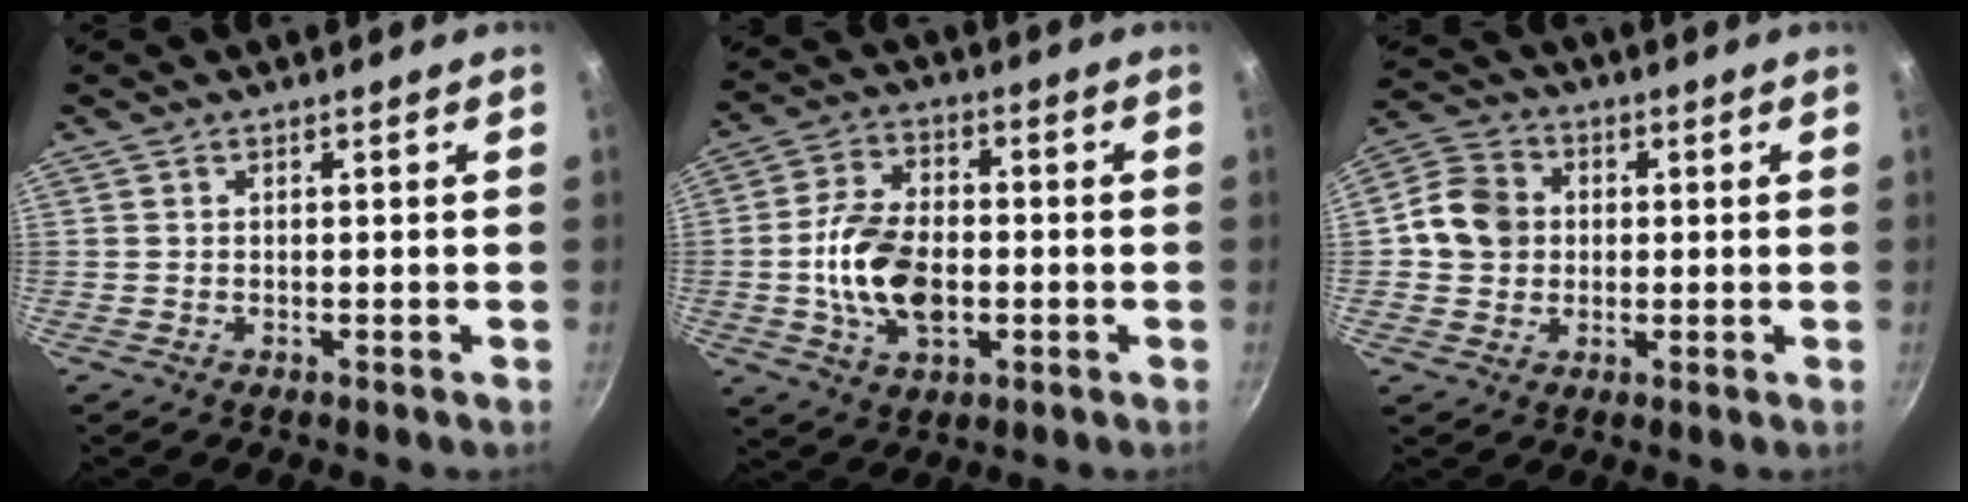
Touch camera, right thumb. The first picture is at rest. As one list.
[{"total": 13.1, "force": [-1.8, 8.1, 10.1], "torque": [-0.173, 0.018, -0.038]}, {"total": 9.1, "force": [0.5, 8.1, 4.3], "torque": [-0.052, 0.013, -0.009]}]